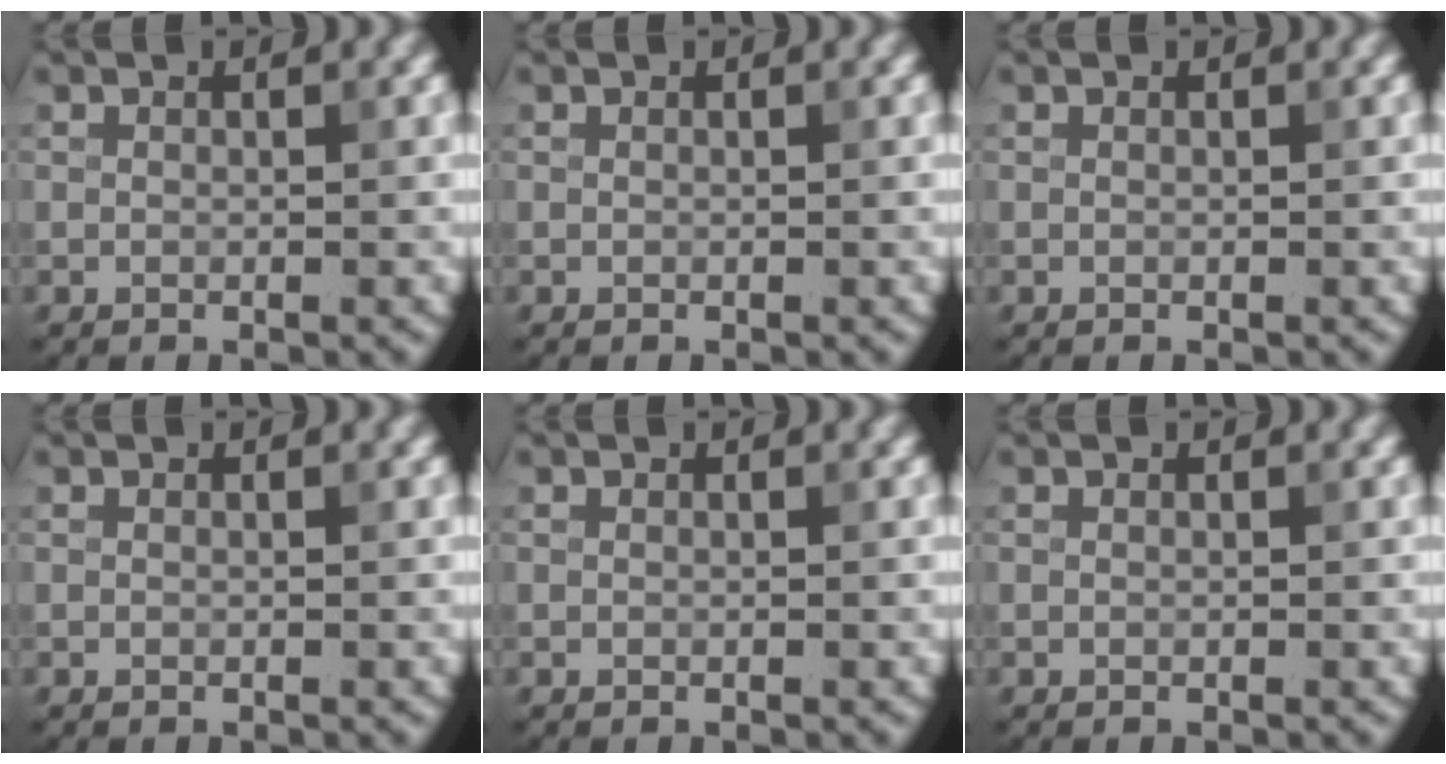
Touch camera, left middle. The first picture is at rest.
{"total": 0.0}
{"total": 0.0}
{"total": 0.0}
{"total": 0.0}
{"total": 0.0}